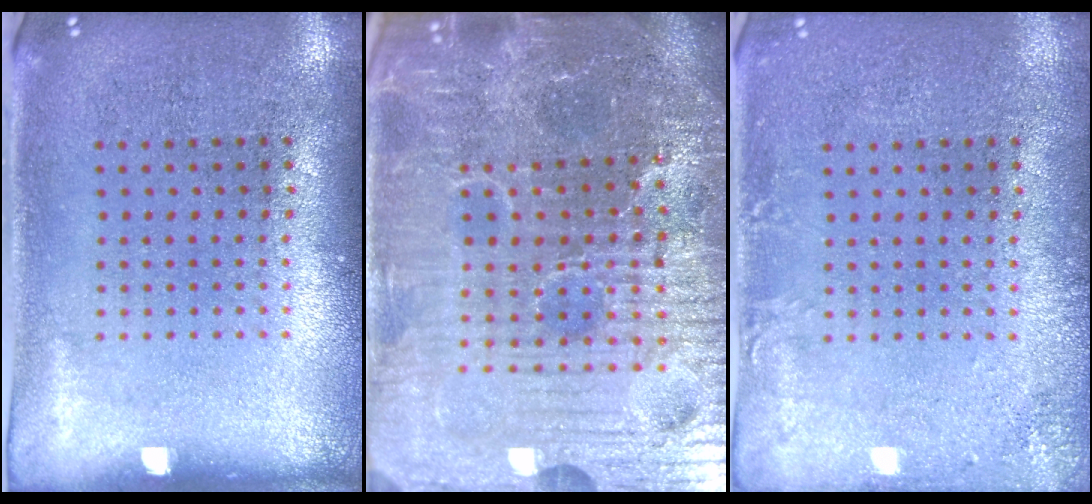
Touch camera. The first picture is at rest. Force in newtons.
{"total": 6.6, "press": 6.1, "slide": 2.5}
{"total": 1.7, "press": 1.7, "slide": 0.3}